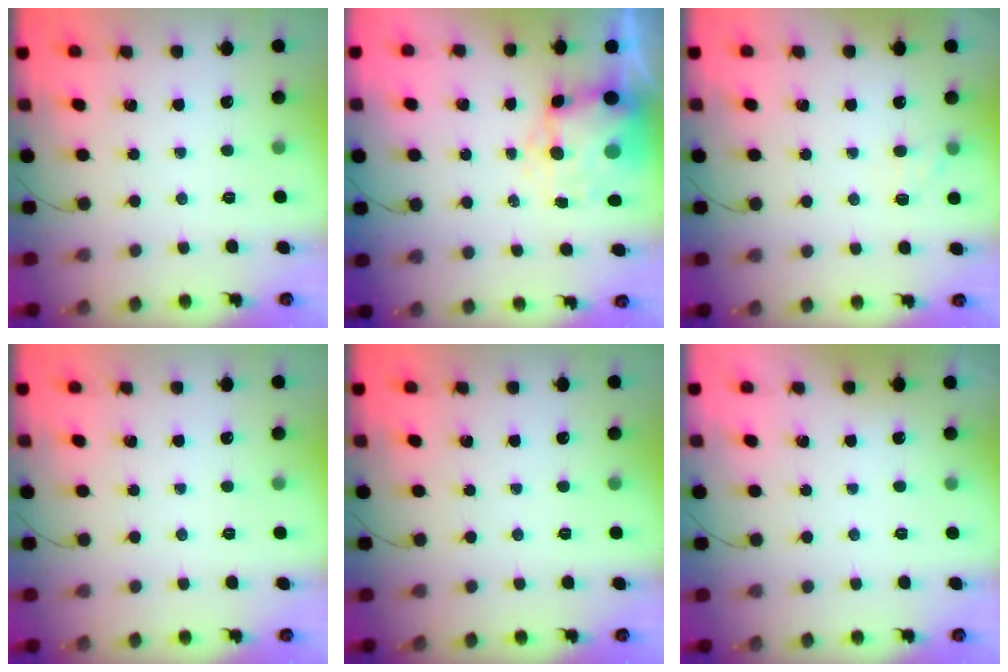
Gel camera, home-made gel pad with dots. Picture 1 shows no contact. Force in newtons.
{"total": 8.7, "press": 8.4, "slide": 2.2}
{"total": 6.1, "press": 5.9, "slide": 1.6}
{"total": 0.0}
{"total": 0.0}
{"total": 1.9, "press": 1.9, "slide": 0.3}